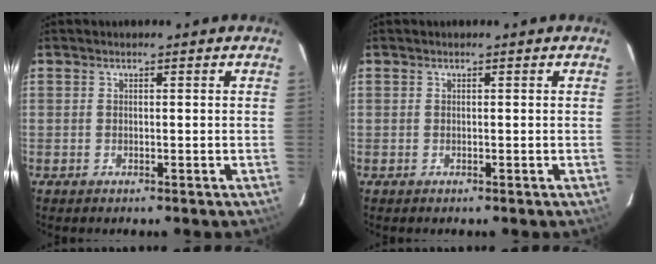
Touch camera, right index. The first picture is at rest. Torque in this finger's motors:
{"motor_torque": [0.00, 0.00, 0.02, 0.00]}